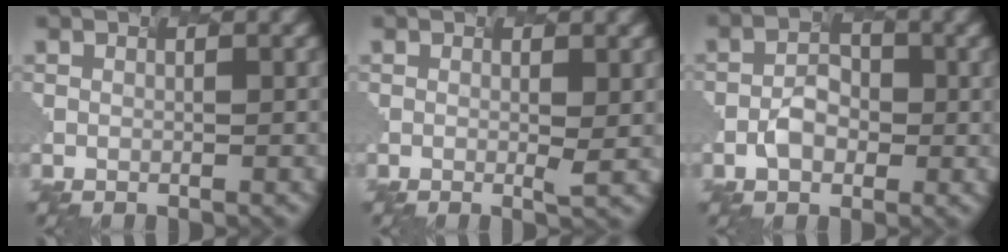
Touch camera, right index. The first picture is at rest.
{"total": 0.9, "force": [0.1, -0.1, 0.9], "torque": [-0.012, -0.006, 0.006]}
{"total": 2.3, "force": [-1.5, 1.4, 1.0], "torque": [-0.019, 0.007, -0.023]}